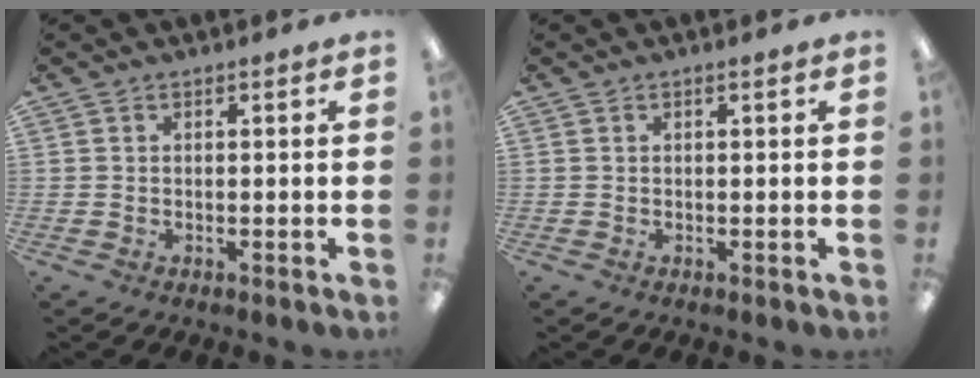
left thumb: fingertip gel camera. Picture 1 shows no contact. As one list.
[{"total": 0.6, "force": [0.4, 0.0, 0.5], "torque": [-0.008, 0.001, 0.006]}]